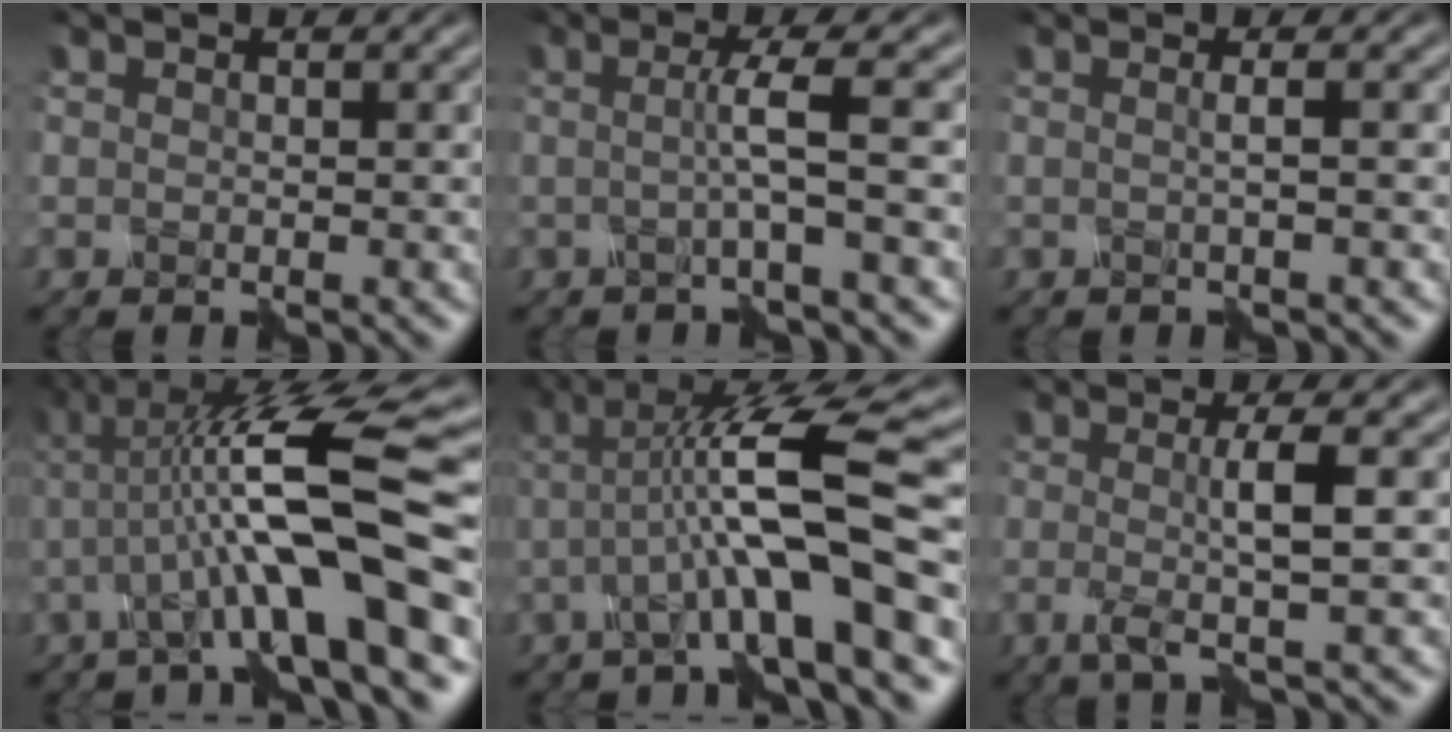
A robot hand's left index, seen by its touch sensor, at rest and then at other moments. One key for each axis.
{"total": 3.0, "fx": -0.6, "fy": 0.1, "fz": 2.9, "tx": -0.054, "ty": -0.003, "tz": -0.018}
{"total": 1.4, "fx": -0.4, "fy": 0.2, "fz": 1.3, "tx": -0.024, "ty": 0.004, "tz": -0.020}
{"total": 12.3, "fx": -1.6, "fy": 2.3, "fz": 11.9, "tx": -0.203, "ty": 0.024, "tz": -0.032}
{"total": 11.0, "fx": -1.3, "fy": 1.9, "fz": 10.8, "tx": -0.183, "ty": 0.020, "tz": -0.028}
{"total": 4.0, "fx": -0.7, "fy": 0.5, "fz": 3.9, "tx": -0.072, "ty": -0.004, "tz": -0.016}